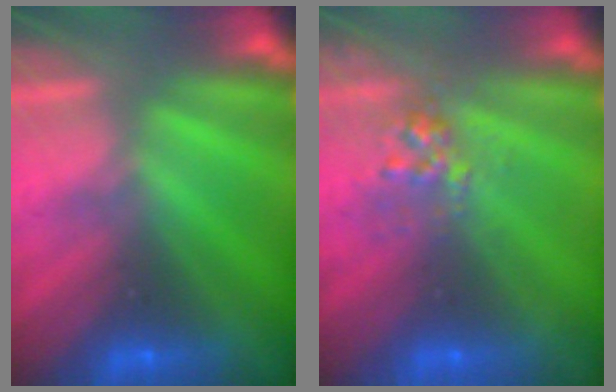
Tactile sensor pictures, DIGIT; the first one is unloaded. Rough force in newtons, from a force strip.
{"total": 2.9}